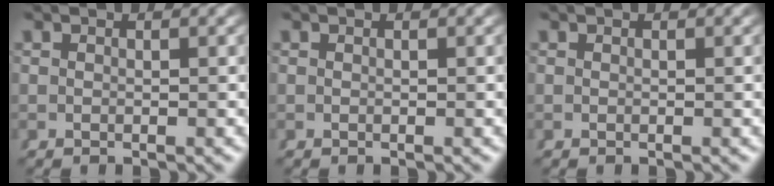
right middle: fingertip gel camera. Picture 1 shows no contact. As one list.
[{"total": 0.0}, {"total": 0.0}]